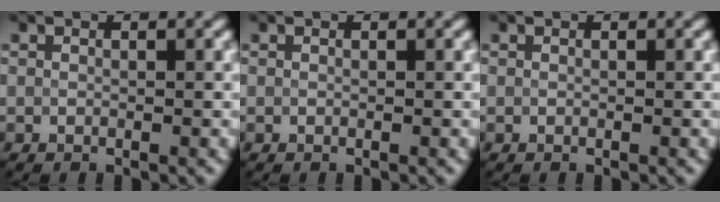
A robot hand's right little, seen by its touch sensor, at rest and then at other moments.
{"total": 0.0}
{"total": 0.0}